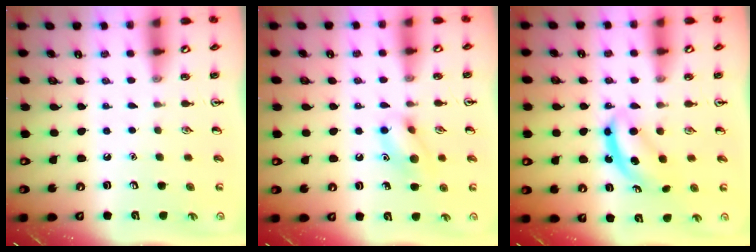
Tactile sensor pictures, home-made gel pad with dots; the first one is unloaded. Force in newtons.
{"total": 10.5, "press": 10.5, "slide": 0.7}
{"total": 5.8, "press": 5.8, "slide": 0.3}